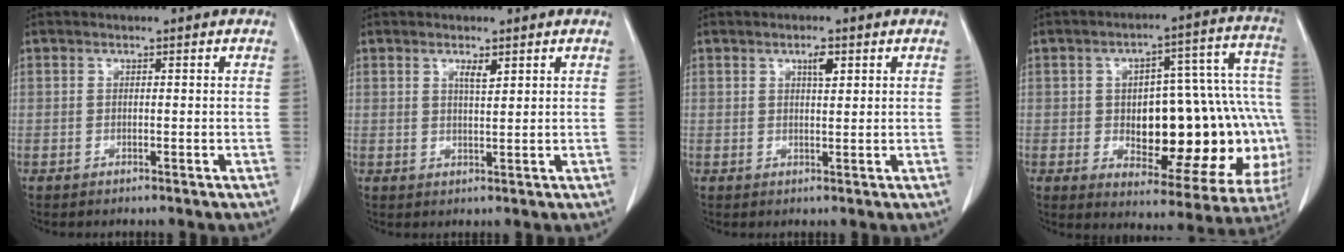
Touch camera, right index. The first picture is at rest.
{"total": 1.9, "force": [1.1, 0.2, 1.5], "torque": [-0.030, -0.003, 0.022]}
{"total": 2.2, "force": [1.1, 0.6, 1.8], "torque": [-0.033, -0.001, 0.019]}
{"total": 26.1, "force": [-2.5, 10.6, 23.7], "torque": [-0.260, 0.047, -0.004]}